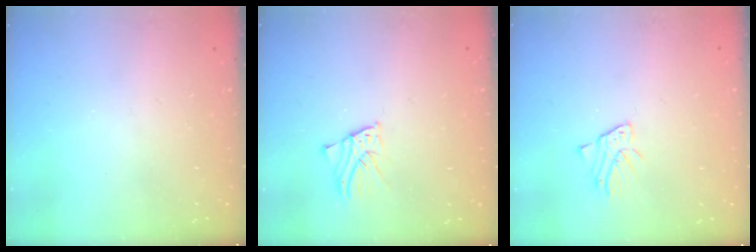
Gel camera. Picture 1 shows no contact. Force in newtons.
{"total": 2.7, "press": 2.7, "slide": 0.2}
{"total": 2.2, "press": 2.2, "slide": 0.1}